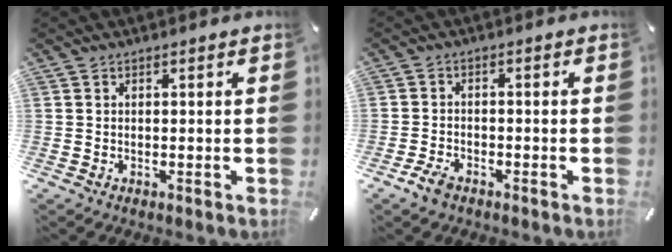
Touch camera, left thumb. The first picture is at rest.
{"total": 3.3, "force": [-2.3, 1.7, 1.5], "torque": [-0.039, 0.007, -0.046]}